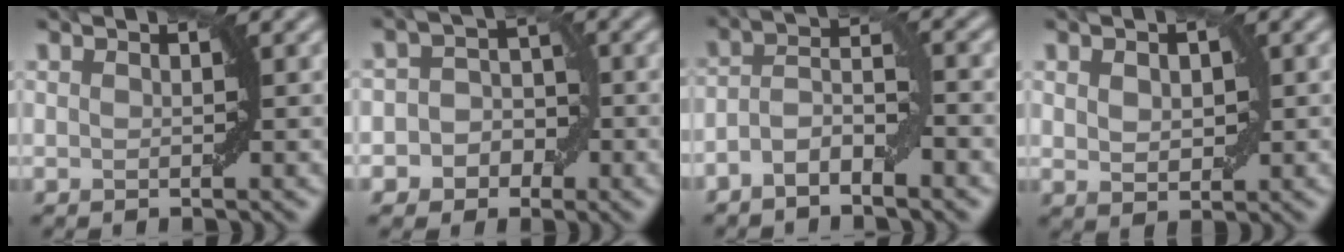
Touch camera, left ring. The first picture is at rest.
{"total": 4.4, "force": [-1.4, 3.9, 1.5], "torque": [0.011, 0.021, -0.037]}
{"total": 3.9, "force": [-2.2, 1.4, 2.9], "torque": [-0.054, 0.012, -0.045]}
{"total": 2.2, "force": [0.5, 1.5, 1.6], "torque": [-0.026, 0.000, 0.013]}